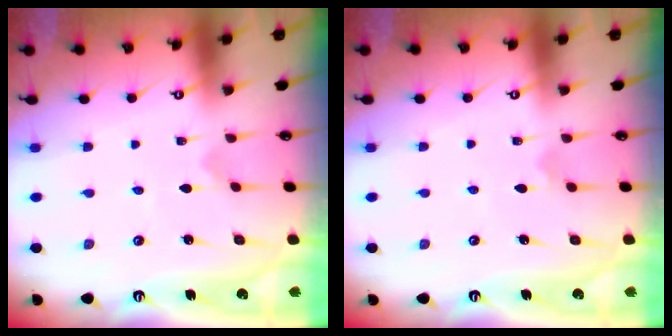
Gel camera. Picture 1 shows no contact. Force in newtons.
{"total": 2.9, "press": 2.9, "slide": 0.1}